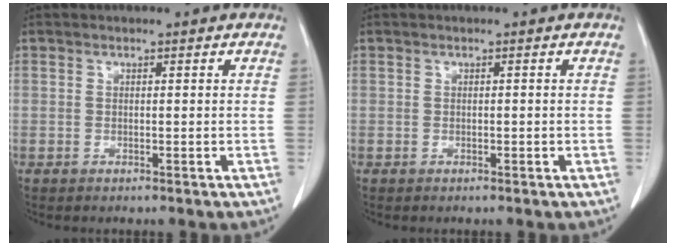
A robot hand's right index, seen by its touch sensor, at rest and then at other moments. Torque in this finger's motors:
{"motor_torque": [0.05, -0.03, 0.02, 0.01]}